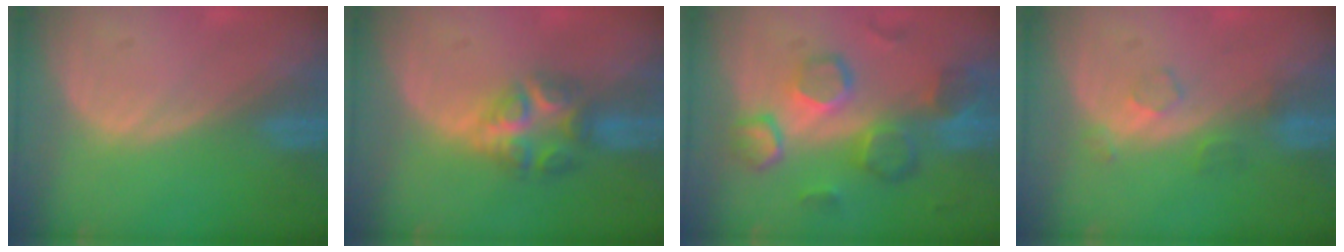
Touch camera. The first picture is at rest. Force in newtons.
{"total": 5.7, "press": 5.7, "slide": 0.2}
{"total": 10.2, "press": 9.1, "slide": 4.6}
{"total": 2.5, "press": 2.5, "slide": 0.3}